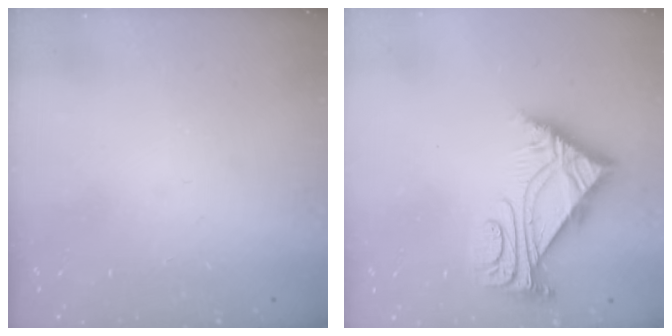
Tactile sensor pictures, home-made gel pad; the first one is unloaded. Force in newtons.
{"total": 7.3, "press": 7.2, "slide": 1.2}